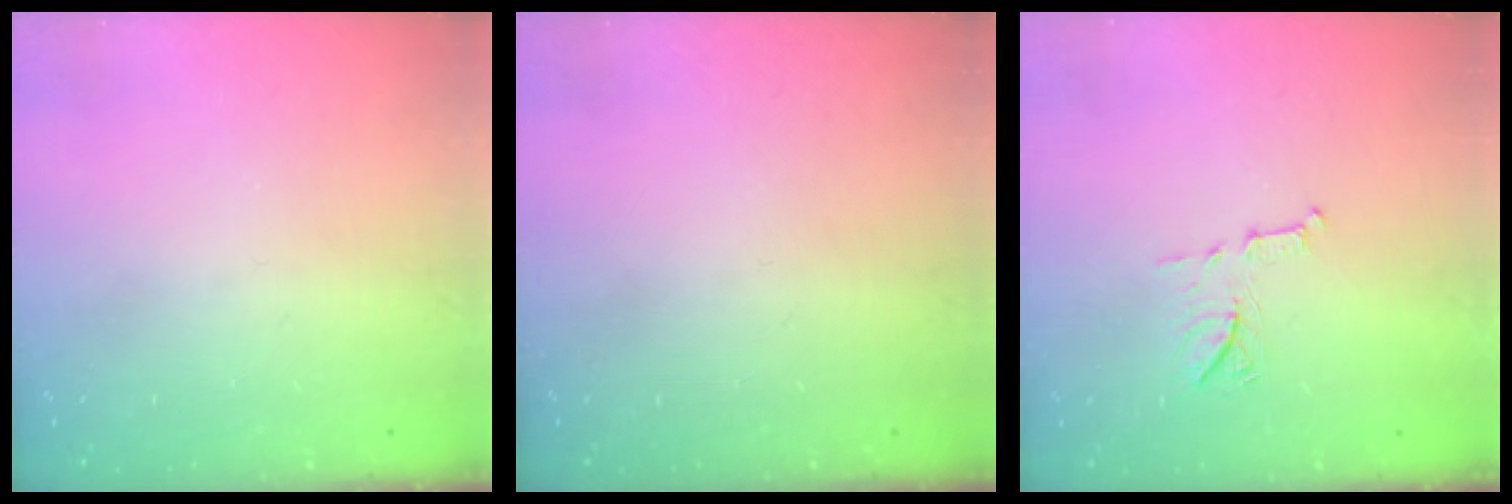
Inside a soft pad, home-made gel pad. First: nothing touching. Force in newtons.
{"total": 0.0}
{"total": 8.6, "press": 8.5, "slide": 1.1}